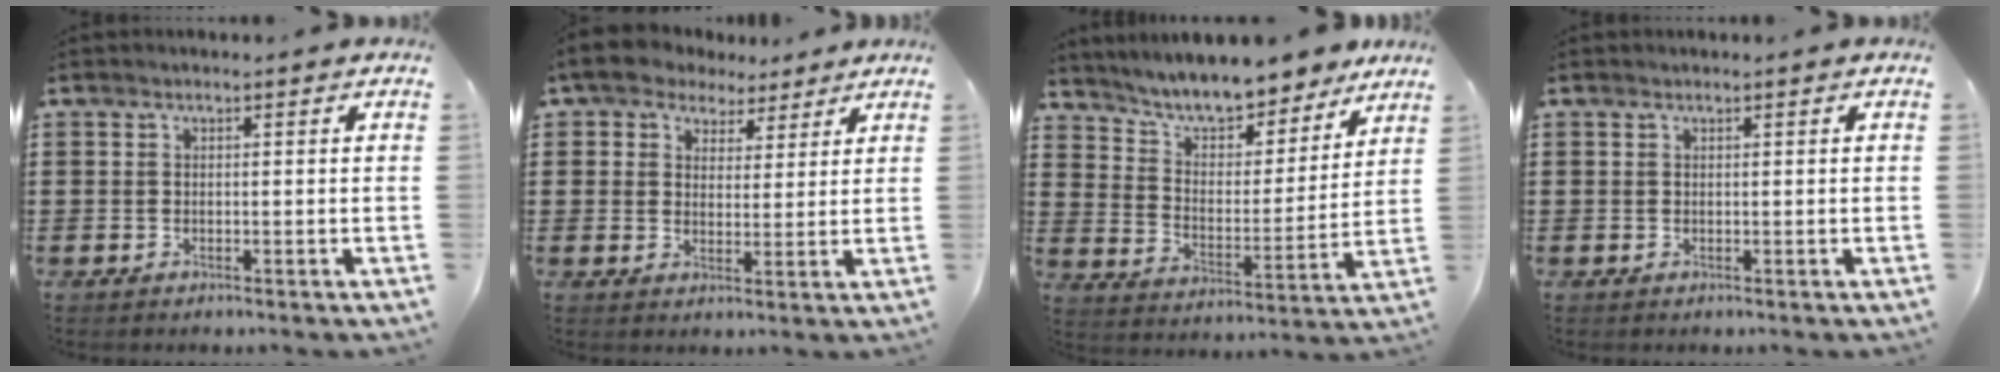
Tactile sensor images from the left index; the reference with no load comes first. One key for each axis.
{"total": 5.2, "fx": 3.9, "fy": 3.2, "fz": 1.1, "tx": -0.047, "ty": 0.000, "tz": 0.071}
{"total": 7.9, "fx": 7.6, "fy": 1.0, "fz": 2.1, "tx": -0.074, "ty": -0.051, "tz": 0.134}
{"total": 0.0}